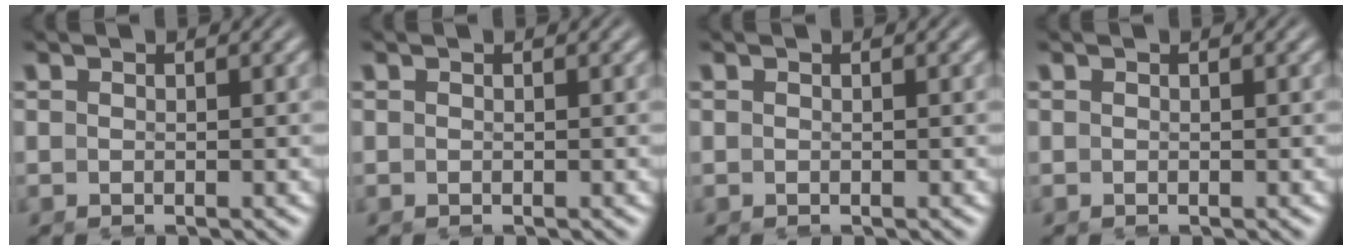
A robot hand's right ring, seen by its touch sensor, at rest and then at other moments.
{"total": 0.0}
{"total": 0.0}
{"total": 0.0}